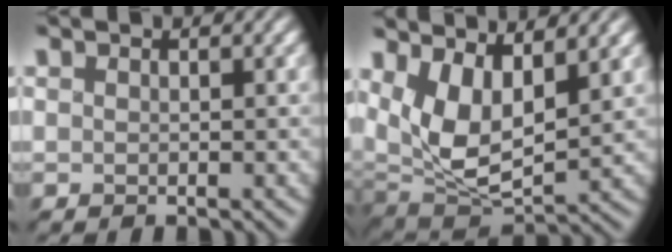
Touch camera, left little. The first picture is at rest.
{"total": 7.7, "force": [1.9, 4.3, 6.1], "torque": [-0.122, -0.012, 0.035]}